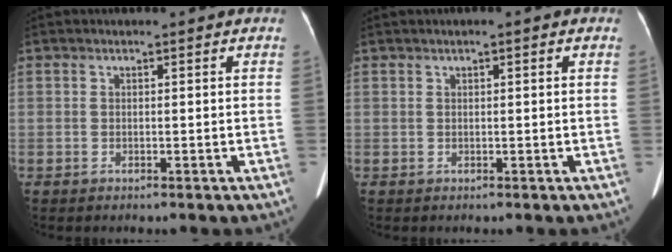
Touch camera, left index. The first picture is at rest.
{"total": 1.0, "force": [0.4, 0.1, 0.9], "torque": [-0.018, 0.005, 0.003]}